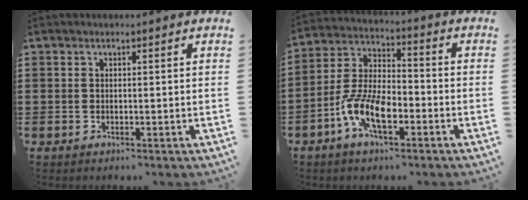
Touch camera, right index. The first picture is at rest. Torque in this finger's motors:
{"motor_torque": [2.14, 0.00, 1.05, 0.21]}